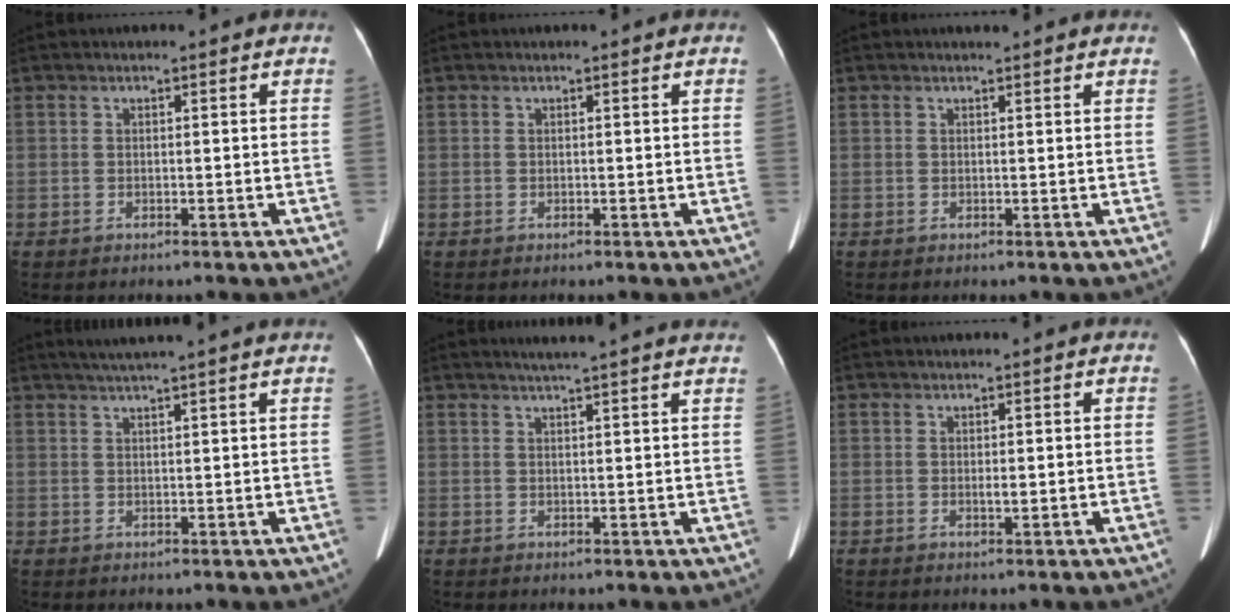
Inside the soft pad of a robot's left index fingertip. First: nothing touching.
{"total": 0.0}
{"total": 1.4, "force": [1.3, 0.2, 0.5], "torque": [-0.011, 0.009, 0.018]}
{"total": 6.9, "force": [5.8, -1.1, 3.6], "torque": [-0.055, 0.027, 0.078]}
{"total": 9.3, "force": [8.2, -0.1, 4.5], "torque": [-0.062, 0.022, 0.088]}
{"total": 0.8, "force": [0.1, 0.2, 0.8], "torque": [-0.015, -0.002, 0.002]}